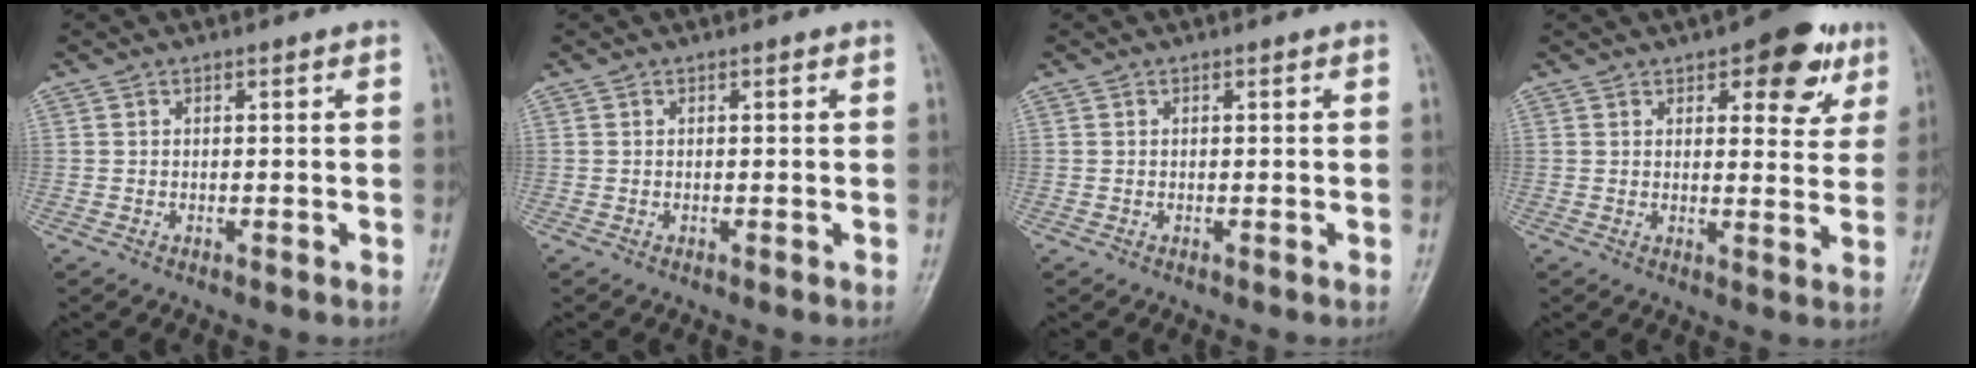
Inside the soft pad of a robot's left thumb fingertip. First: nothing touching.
{"total": 0.0}
{"total": 0.0}
{"total": 10.3, "force": [5.5, 4.7, 7.3], "torque": [-0.054, -0.019, 0.065]}